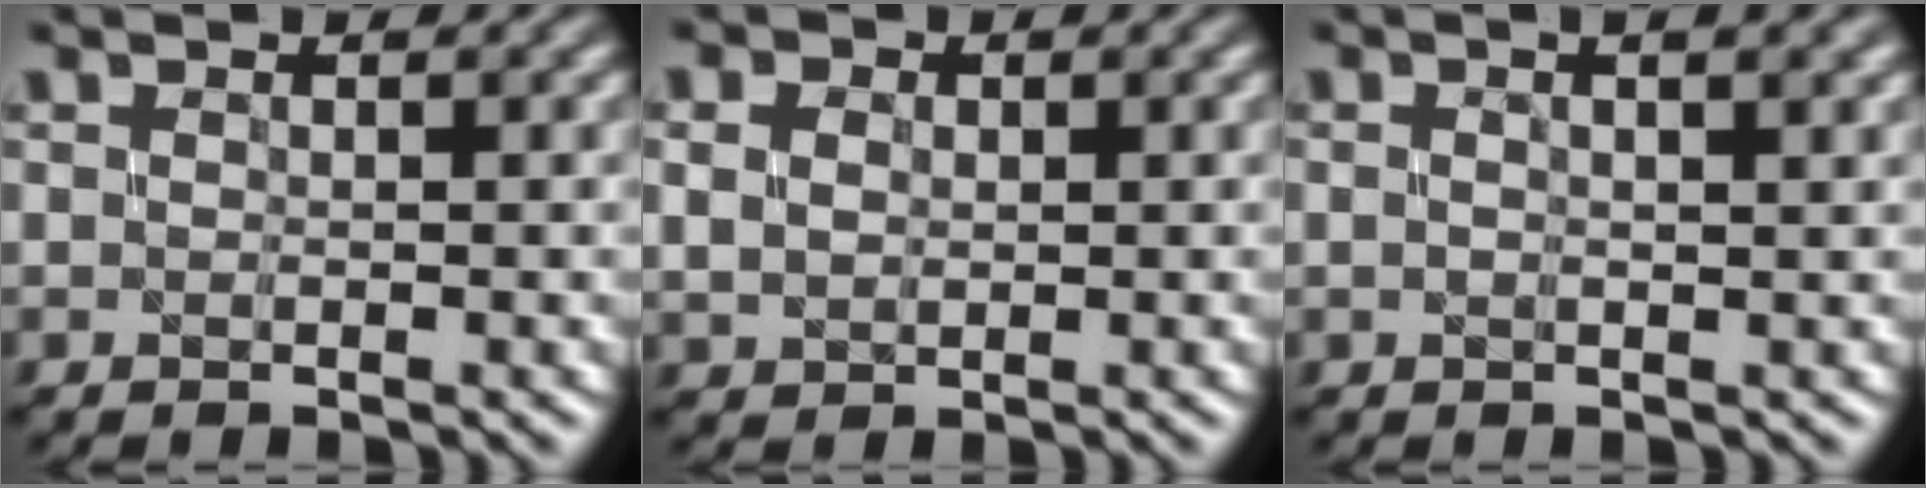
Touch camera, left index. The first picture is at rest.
{"total": 2.8, "force": [0.7, 2.2, 1.6], "torque": [-0.038, 0.007, 0.012]}
{"total": 4.0, "force": [1.8, 1.6, 3.3], "torque": [-0.031, 0.010, -0.002]}